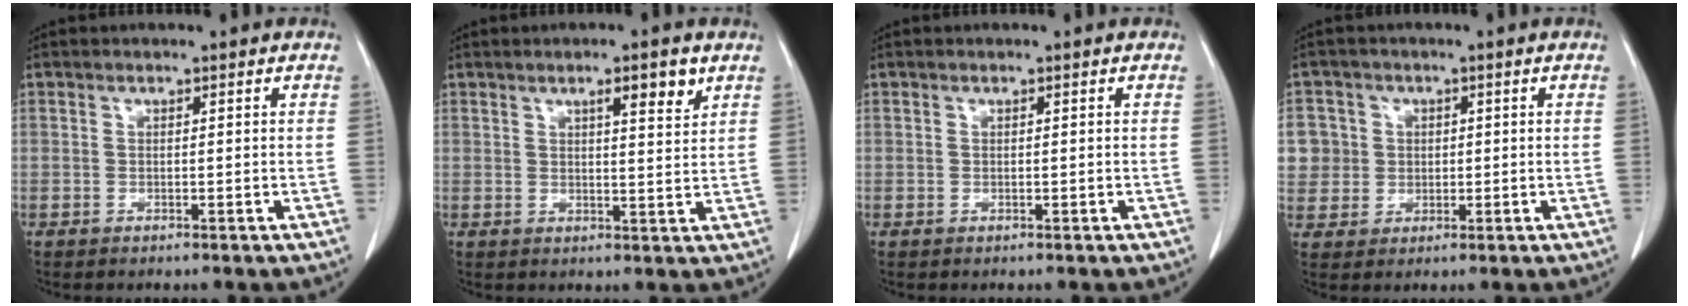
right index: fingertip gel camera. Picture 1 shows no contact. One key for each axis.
{"total": 5.0, "fx": 2.9, "fy": 0.8, "fz": 4.0, "tx": -0.062, "ty": -0.004, "tz": 0.043}
{"total": 0.0}
{"total": 11.6, "fx": 1.4, "fy": 11.1, "fz": 2.9, "tx": -0.107, "ty": 0.043, "tz": 0.048}